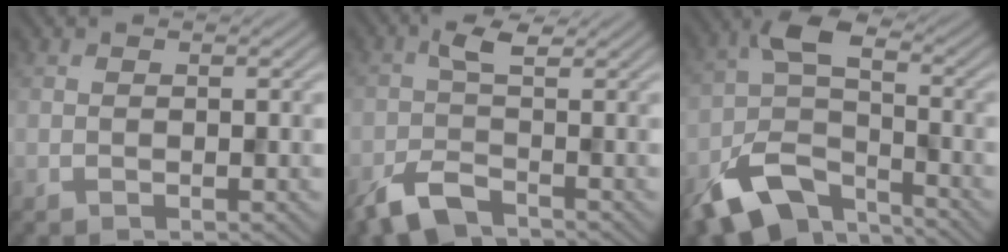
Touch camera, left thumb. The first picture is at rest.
{"total": 4.9, "force": [-2.8, 2.0, 3.5], "torque": [-0.074, 0.001, -0.065]}
{"total": 11.6, "force": [-7.1, 5.6, 7.2], "torque": [-0.138, -0.013, -0.142]}